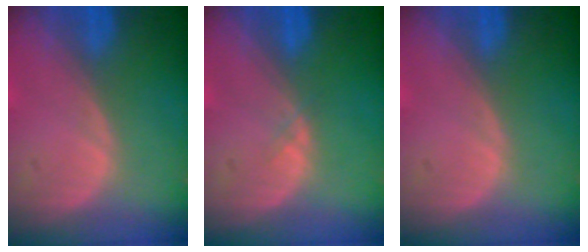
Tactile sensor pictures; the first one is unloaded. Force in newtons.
{"total": 0.6, "press": 0.5, "slide": 0.2}
{"total": 0.0}